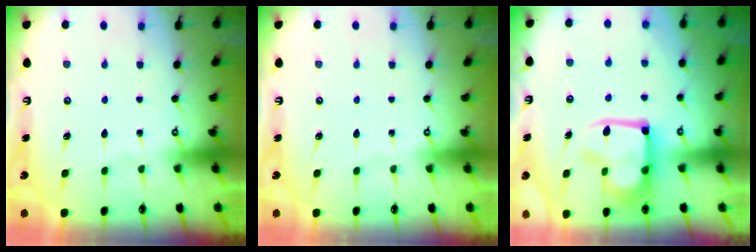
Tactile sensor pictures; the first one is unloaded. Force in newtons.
{"total": 0.0}
{"total": 15.2, "press": 15.1, "slide": 1.4}